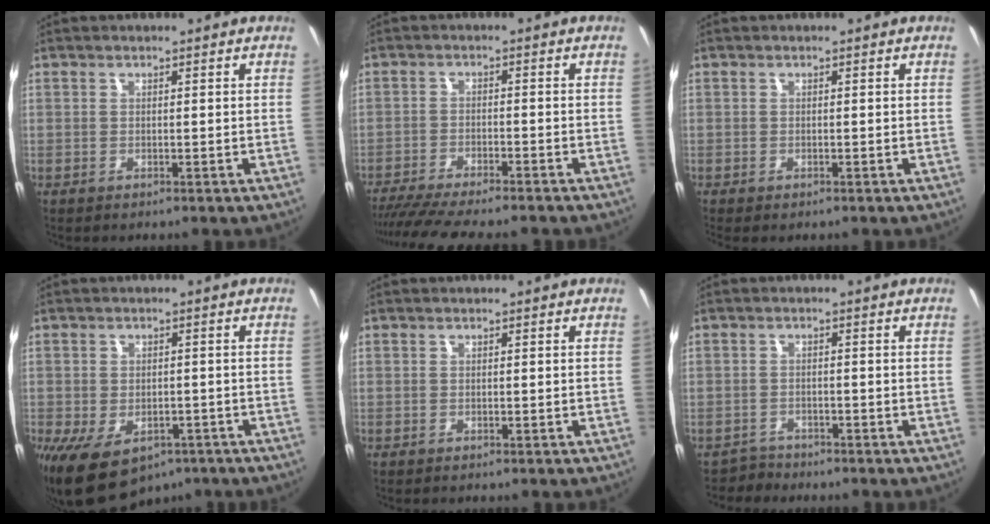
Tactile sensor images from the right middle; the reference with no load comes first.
{"total": 11.9, "force": [-10.5, 0.9, 5.6], "torque": [-0.122, -0.032, -0.167]}
{"total": 0.6, "force": [-0.5, 0.2, 0.3], "torque": [-0.008, -0.003, -0.009]}
{"total": 11.6, "force": [-6.4, 7.0, 6.6], "torque": [-0.138, -0.036, -0.090]}
{"total": 0.0}
{"total": 1.7, "force": [-1.6, 0.4, -0.5], "torque": [0.005, 0.003, -0.029]}